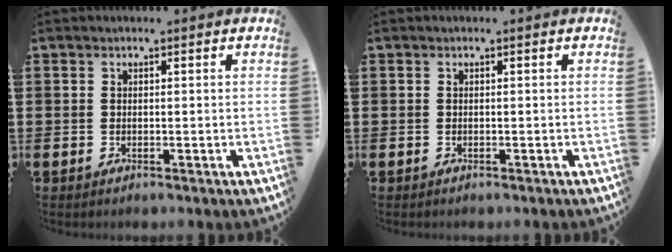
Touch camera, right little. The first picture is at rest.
{"total": 0.0}